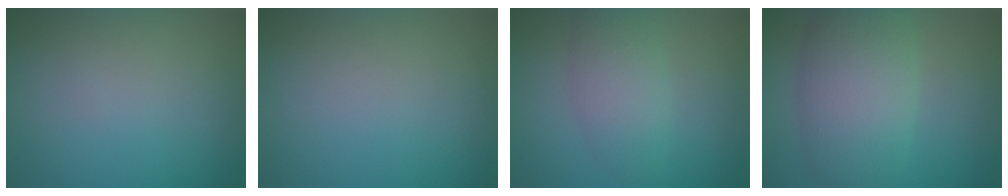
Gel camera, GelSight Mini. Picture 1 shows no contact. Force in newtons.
{"total": 0.0}
{"total": 3.3, "press": 3.3, "slide": 0.1}
{"total": 7.0, "press": 7.0, "slide": 0.2}